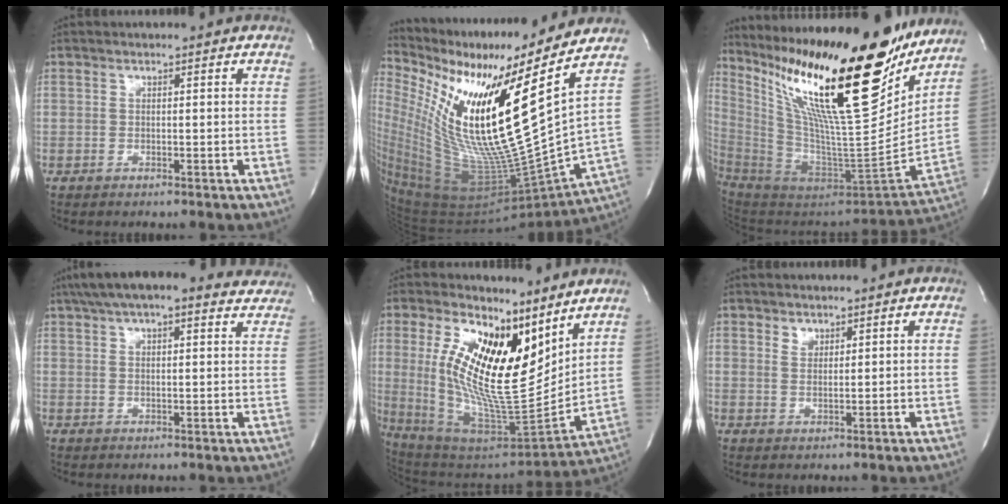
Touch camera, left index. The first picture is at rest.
{"total": 27.2, "force": [11.7, 0.8, 24.5], "torque": [-0.469, -0.024, 0.203]}
{"total": 31.4, "force": [22.2, 4.4, 21.8], "torque": [-0.402, -0.042, 0.363]}
{"total": 19.0, "force": [15.7, 4.9, 9.4], "torque": [-0.149, 0.051, 0.198]}
{"total": 19.4, "force": [8.0, 6.2, 16.5], "torque": [-0.315, -0.016, 0.150]}
{"total": 1.4, "force": [1.0, 0.7, 0.8], "torque": [-0.014, 0.000, 0.023]}